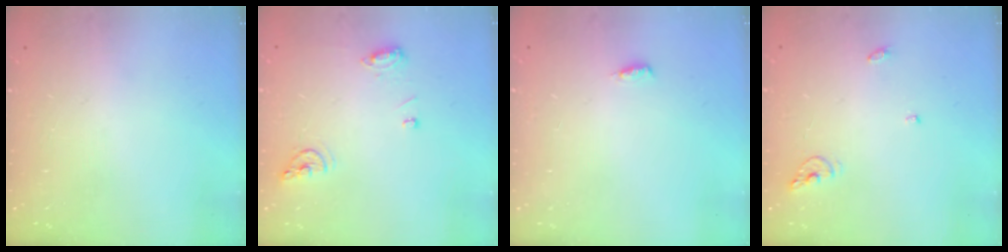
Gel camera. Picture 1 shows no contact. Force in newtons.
{"total": 7.9, "press": 7.9, "slide": 0.8}
{"total": 3.4, "press": 2.9, "slide": 1.7}
{"total": 5.8, "press": 5.8, "slide": 0.2}